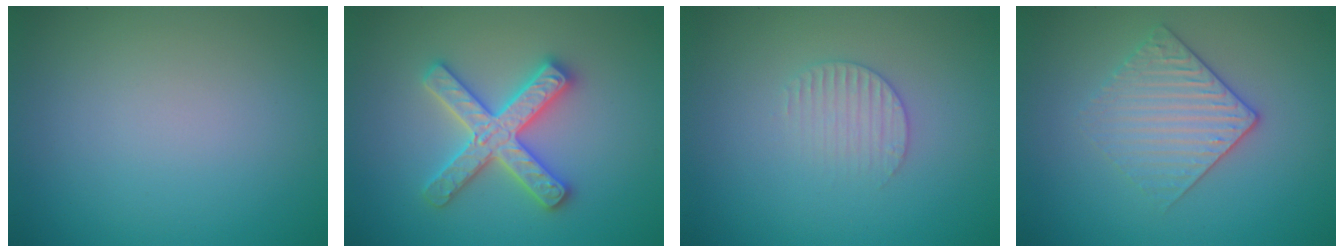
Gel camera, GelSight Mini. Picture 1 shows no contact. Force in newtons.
{"total": 5.1, "press": 5.0, "slide": 0.7}
{"total": 1.9, "press": 1.9, "slide": 0.3}
{"total": 3.1, "press": 2.8, "slide": 1.3}